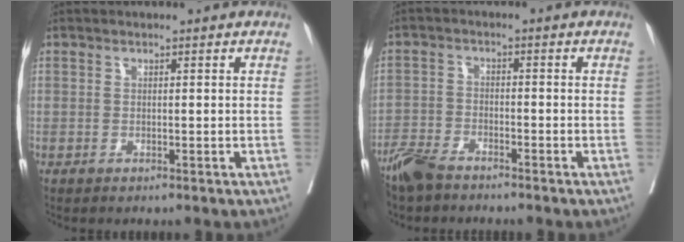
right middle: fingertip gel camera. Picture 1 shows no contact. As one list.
[{"total": 5.1, "force": [-4.5, 1.4, 2.1], "torque": [-0.043, -0.011, -0.087]}]